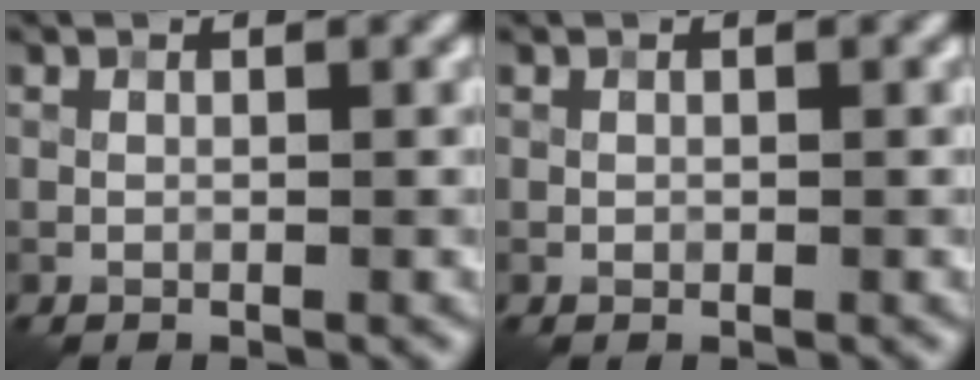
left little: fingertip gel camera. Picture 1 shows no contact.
{"total": 0.0}